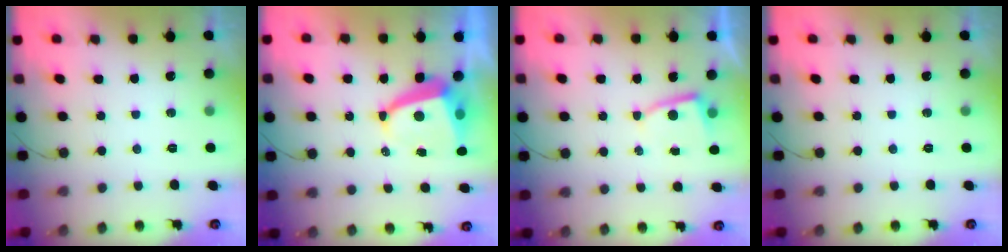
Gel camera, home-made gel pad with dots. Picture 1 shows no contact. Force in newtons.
{"total": 7.2, "press": 7.1, "slide": 1.0}
{"total": 3.0, "press": 3.0, "slide": 0.3}
{"total": 0.0}